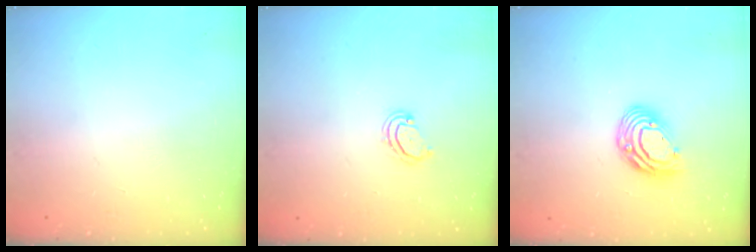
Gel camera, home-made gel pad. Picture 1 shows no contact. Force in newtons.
{"total": 2.8, "press": 2.8, "slide": 0.2}
{"total": 10.3, "press": 10.3, "slide": 1.1}